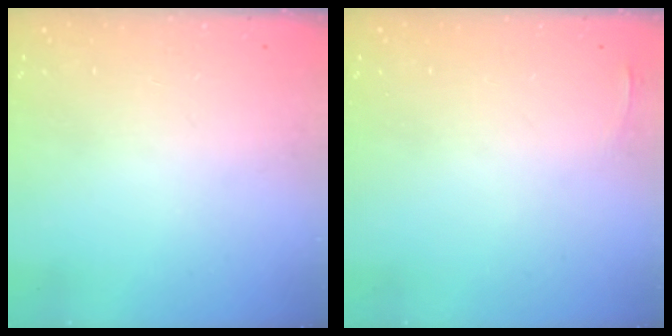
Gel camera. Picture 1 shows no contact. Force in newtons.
{"total": 3.3, "press": 2.7, "slide": 1.8}